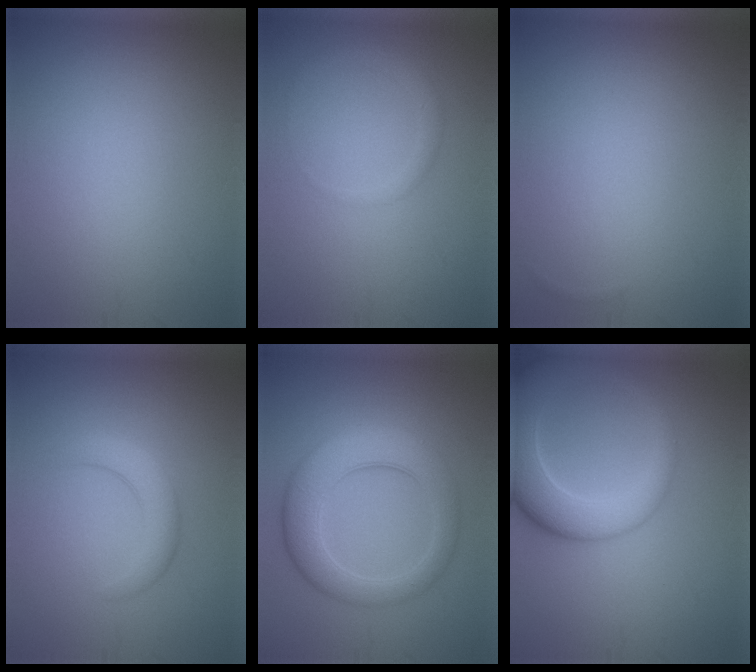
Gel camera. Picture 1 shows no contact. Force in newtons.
{"total": 1.5, "press": 1.5, "slide": 0.2}
{"total": 0.0}
{"total": 2.8, "press": 2.8, "slide": 0.2}
{"total": 6.5, "press": 6.5, "slide": 0.1}
{"total": 7.8, "press": 7.8, "slide": 0.8}